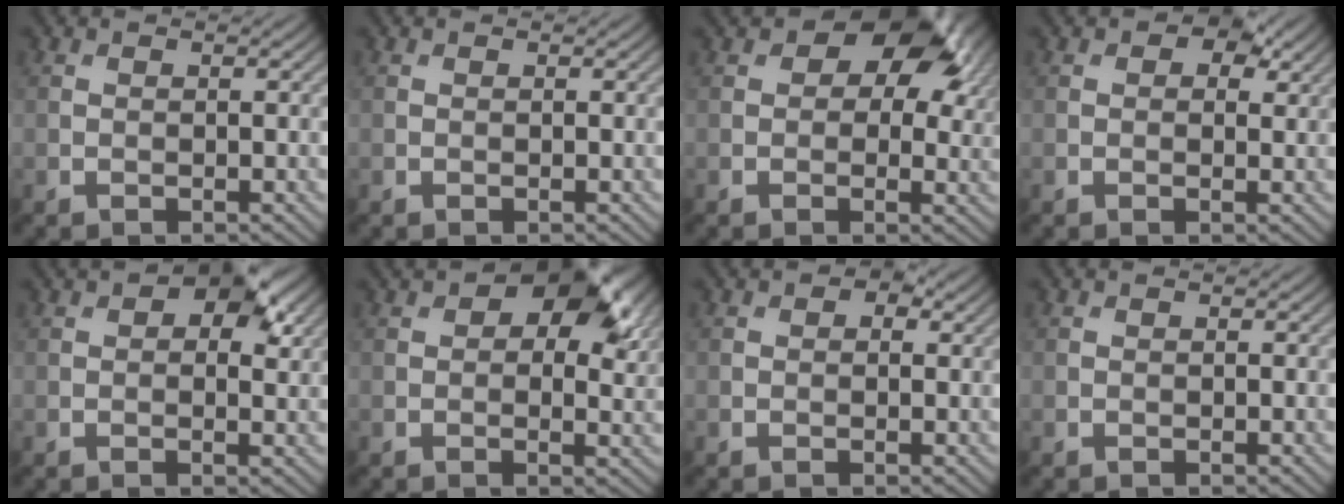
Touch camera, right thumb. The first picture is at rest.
{"total": 0.0}
{"total": 10.4, "force": [4.7, 6.1, 7.0], "torque": [-0.085, 0.006, 0.071]}
{"total": 3.5, "force": [1.8, 2.2, 2.2], "torque": [-0.025, -0.004, 0.018]}
{"total": 6.5, "force": [2.9, 3.4, 4.7], "torque": [-0.061, 0.003, 0.036]}
{"total": 9.8, "force": [4.4, 5.2, 7.0], "torque": [-0.097, 0.004, 0.068]}
{"total": 1.8, "force": [0.8, 1.1, 1.1], "torque": [-0.012, -0.004, 0.005]}
{"total": 0.0}